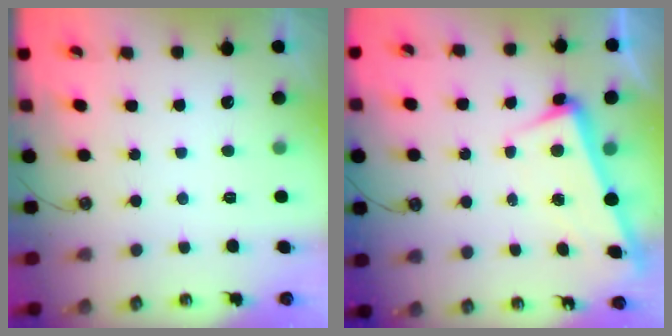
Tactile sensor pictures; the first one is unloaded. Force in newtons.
{"total": 3.1, "press": 3.0, "slide": 1.1}